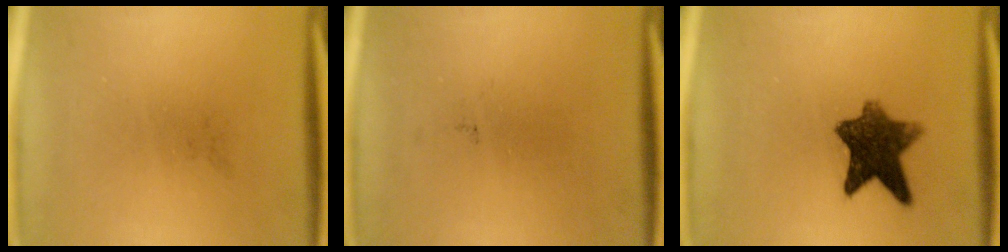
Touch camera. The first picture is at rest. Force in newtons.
{"total": 0.0}
{"total": 8.9}